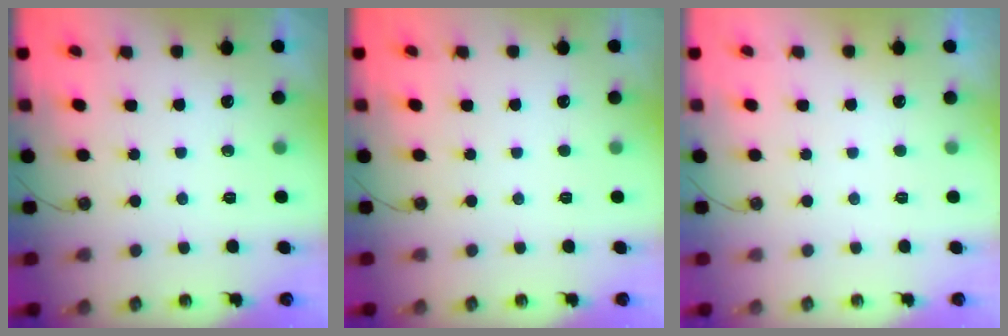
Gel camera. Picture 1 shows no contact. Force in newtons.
{"total": 0.0}
{"total": 0.0}